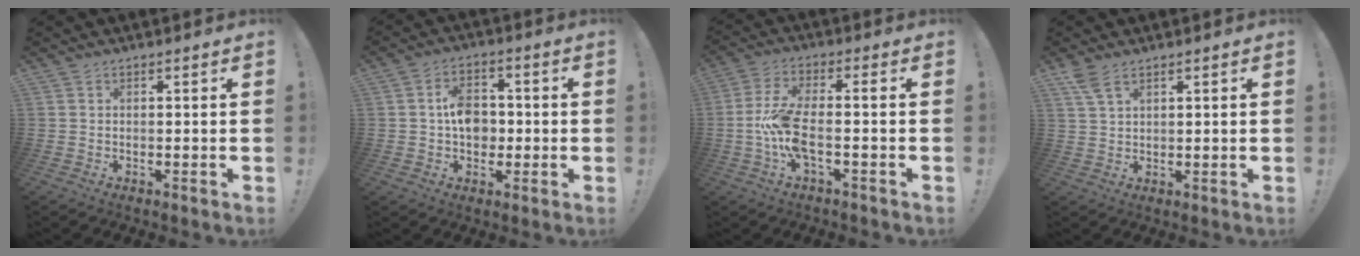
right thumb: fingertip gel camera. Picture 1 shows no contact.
{"total": 9.0, "force": [0.0, 7.1, 5.6], "torque": [-0.080, 0.012, 0.001]}
{"total": 10.9, "force": [-2.6, 3.2, 10.1], "torque": [-0.211, -0.004, -0.050]}
{"total": 4.7, "force": [3.1, 1.7, 3.2], "torque": [-0.064, -0.011, 0.059]}